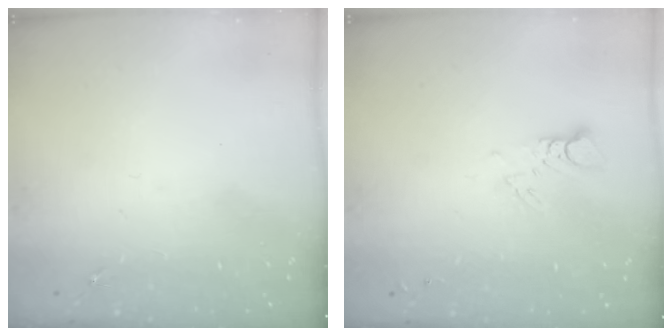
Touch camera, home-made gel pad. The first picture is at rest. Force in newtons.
{"total": 2.9, "press": 2.9, "slide": 0.2}